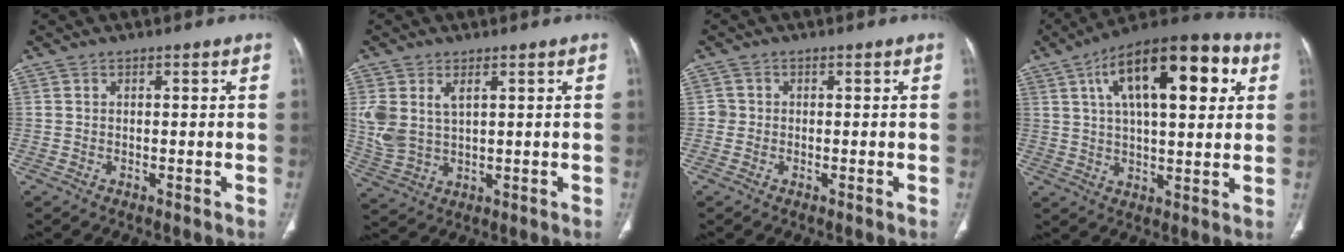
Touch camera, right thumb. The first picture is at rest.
{"total": 7.8, "force": [2.4, 4.5, 5.9], "torque": [-0.136, -0.005, 0.062]}
{"total": 1.6, "force": [-0.1, 1.6, 0.2], "torque": [0.007, 0.006, -0.004]}
{"total": 21.9, "force": [7.6, 9.1, 18.4], "torque": [-0.268, 0.008, 0.113]}